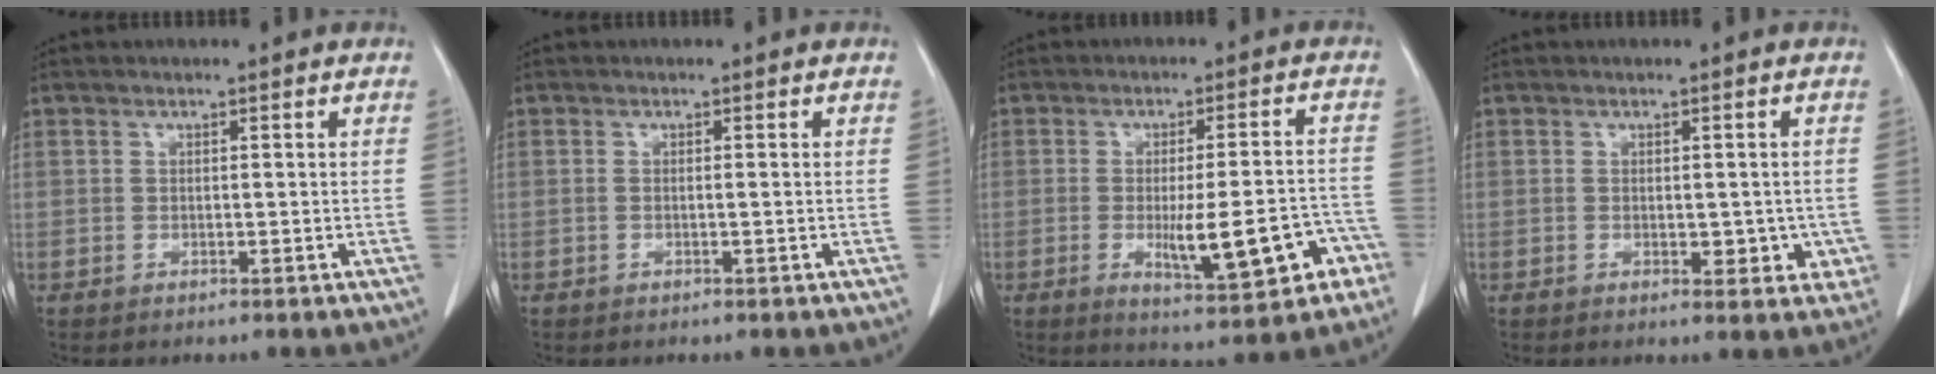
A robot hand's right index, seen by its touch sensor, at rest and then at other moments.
{"total": 0.0}
{"total": 12.0, "force": [-4.1, 2.6, 11.0], "torque": [-0.151, 0.006, -0.045]}
{"total": 4.0, "force": [-0.7, 2.4, 3.1], "torque": [-0.020, -0.001, -0.001]}